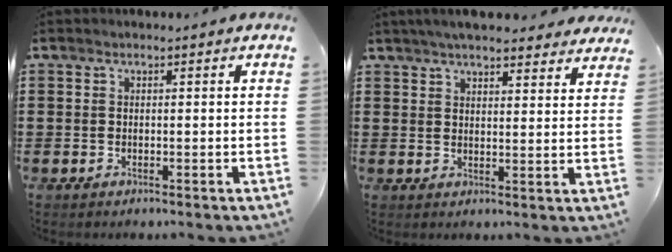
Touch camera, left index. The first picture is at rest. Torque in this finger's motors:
{"motor_torque": [1.72, -0.42, 1.06, 0.08]}